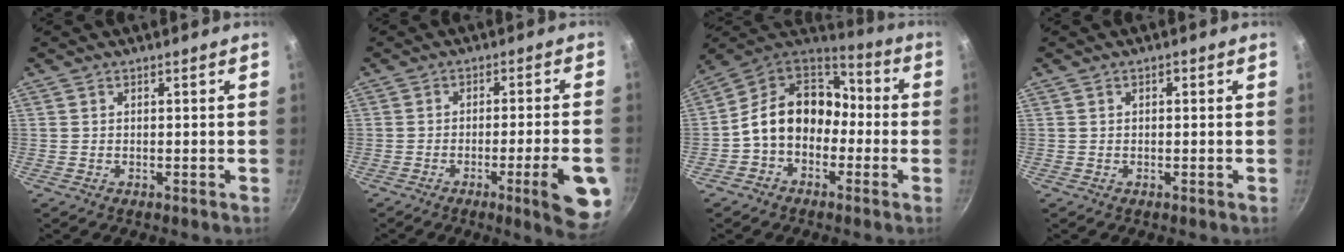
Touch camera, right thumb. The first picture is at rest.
{"total": 11.4, "force": [-4.1, 1.6, 10.5], "torque": [-0.125, 0.015, -0.053]}
{"total": 14.9, "force": [-2.2, 11.5, 9.2], "torque": [-0.117, 0.059, -0.057]}
{"total": 0.7, "force": [0.2, 0.4, 0.5], "torque": [-0.006, 0.005, 0.003]}